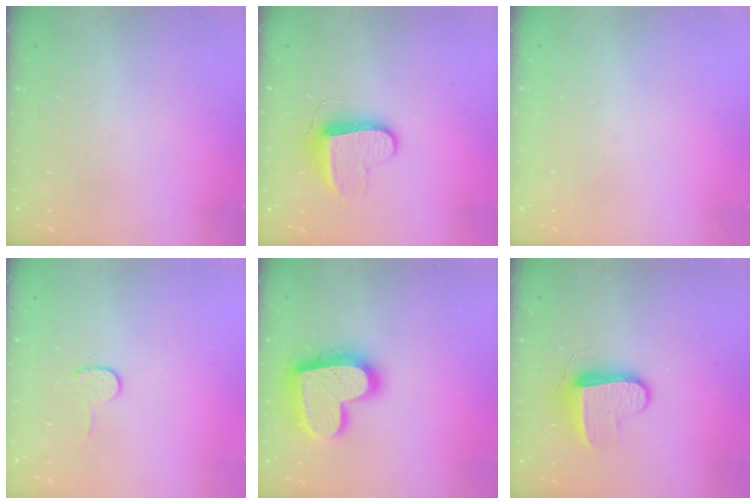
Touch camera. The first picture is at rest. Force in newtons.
{"total": 9.9, "press": 9.9, "slide": 0.3}
{"total": 0.5, "press": 0.5, "slide": 0.1}
{"total": 4.5, "press": 4.4, "slide": 0.4}
{"total": 20.4, "press": 20.3, "slide": 1.7}
{"total": 8.8, "press": 8.7, "slide": 0.5}